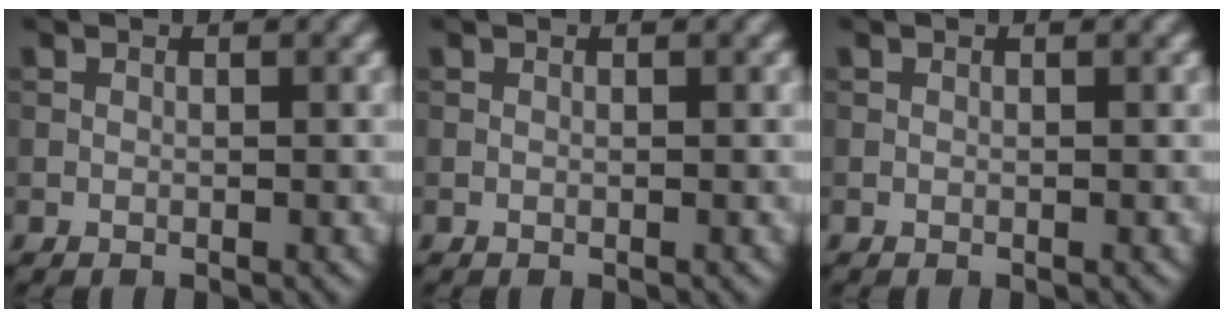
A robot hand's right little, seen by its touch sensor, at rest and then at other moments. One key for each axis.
{"total": 0.0}
{"total": 0.0}